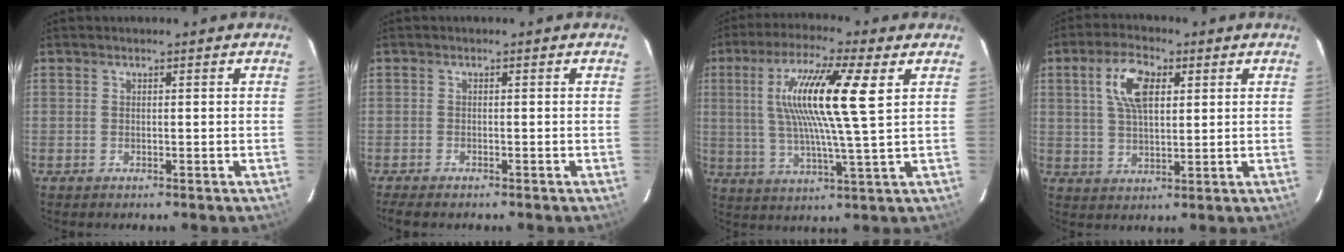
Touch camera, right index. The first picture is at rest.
{"total": 3.4, "force": [-2.9, 0.7, 1.6], "torque": [-0.041, -0.015, -0.051]}
{"total": 15.6, "force": [4.5, 0.9, 14.9], "torque": [-0.268, 0.007, 0.078]}
{"total": 8.5, "force": [2.9, 4.0, 6.9], "torque": [-0.132, 0.015, 0.056]}